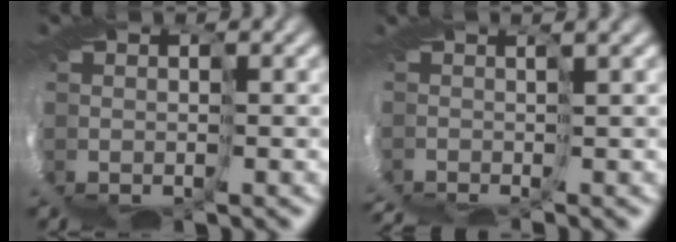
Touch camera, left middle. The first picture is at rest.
{"total": 5.1, "force": [-4.0, -2.7, -1.6], "torque": [0.000, -0.019, -0.030]}